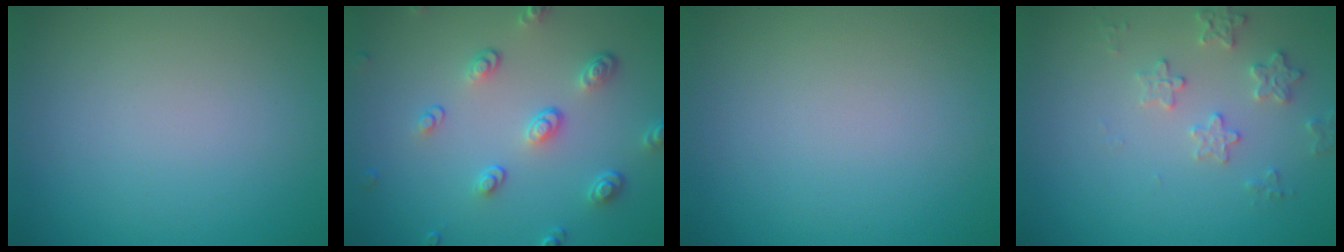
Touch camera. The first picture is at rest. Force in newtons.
{"total": 3.6, "press": 2.8, "slide": 2.3}
{"total": 0.0}
{"total": 2.5, "press": 2.4, "slide": 0.6}